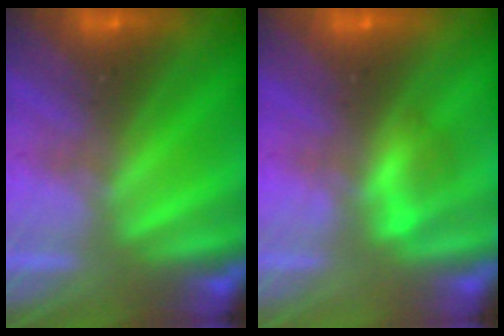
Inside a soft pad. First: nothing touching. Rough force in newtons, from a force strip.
{"total": 2.2}